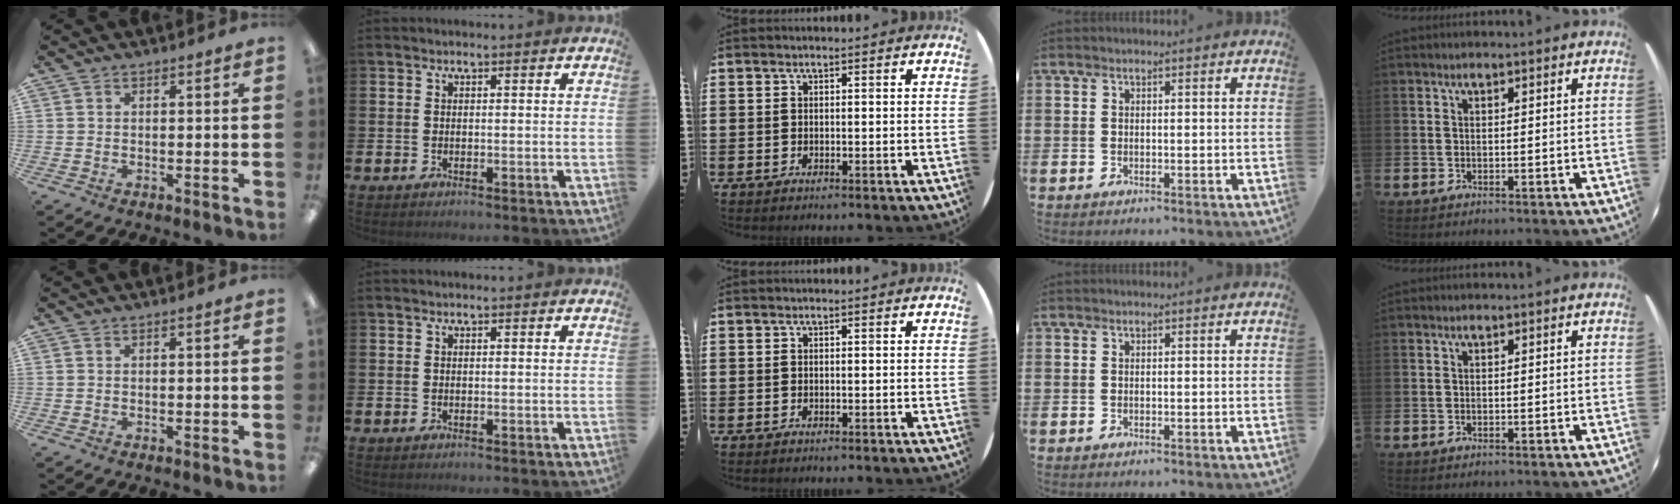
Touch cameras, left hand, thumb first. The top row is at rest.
{}